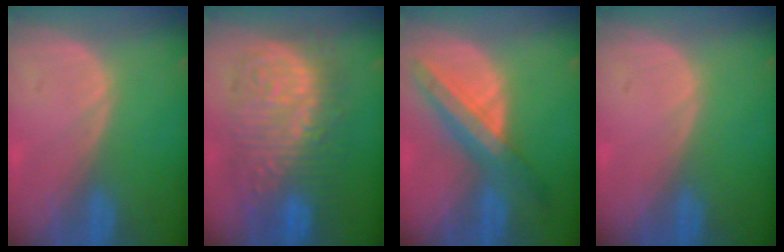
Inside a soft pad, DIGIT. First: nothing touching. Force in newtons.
{"total": 13.4, "press": 13.3, "slide": 1.4}
{"total": 8.5, "press": 7.5, "slide": 3.9}
{"total": 0.0}